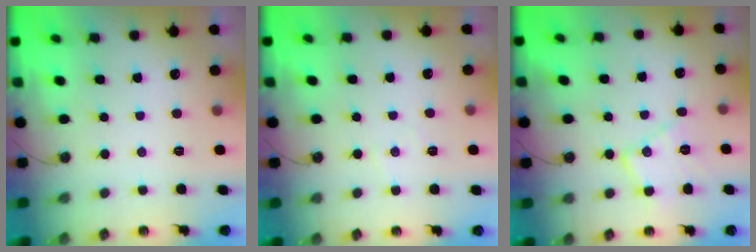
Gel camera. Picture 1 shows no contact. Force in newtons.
{"total": 3.0, "press": 2.9, "slide": 0.5}
{"total": 11.6, "press": 11.6, "slide": 0.3}